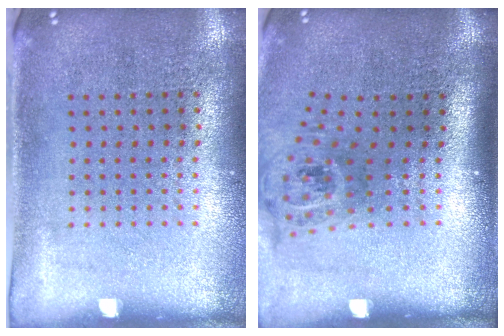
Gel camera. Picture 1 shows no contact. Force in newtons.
{"total": 1.9, "press": 1.4, "slide": 1.3}